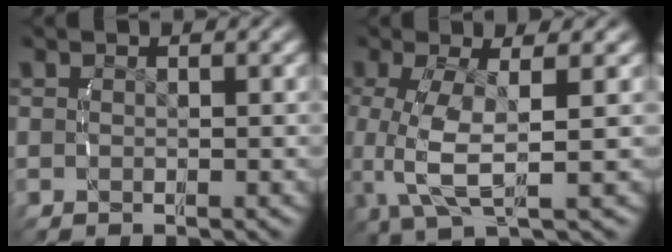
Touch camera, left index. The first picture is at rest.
{"total": 6.9, "force": [0.2, 3.4, 6.0], "torque": [-0.139, -0.020, 0.012]}